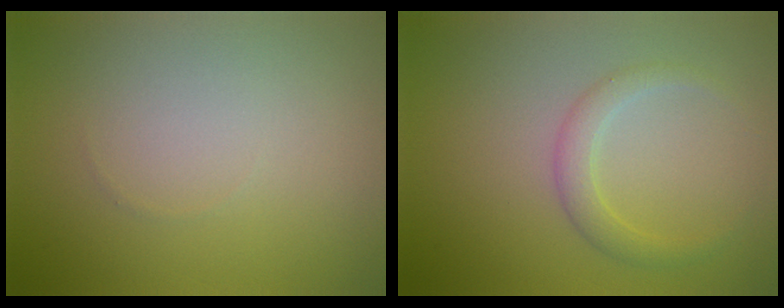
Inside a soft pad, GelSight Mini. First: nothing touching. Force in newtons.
{"total": 2.0, "press": 2.0, "slide": 0.1}